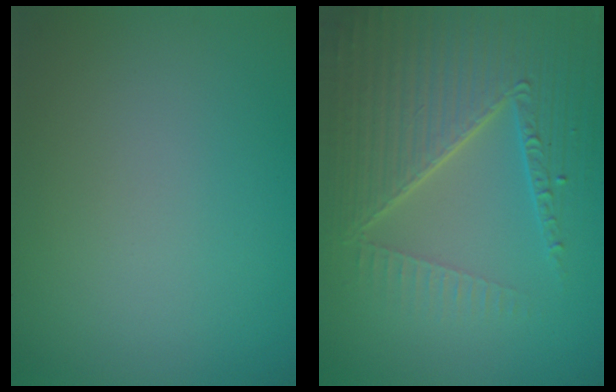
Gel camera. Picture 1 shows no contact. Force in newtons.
{"total": 7.3, "press": 5.5, "slide": 4.8}